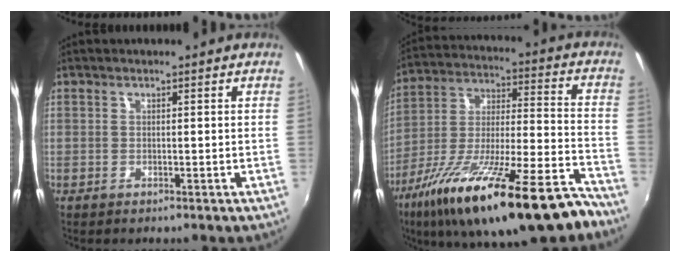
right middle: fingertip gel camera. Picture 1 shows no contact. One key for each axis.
{"total": 29.0, "fx": -19.5, "fy": 6.6, "fz": 20.4, "tx": -0.337, "ty": -0.054, "tz": -0.305}